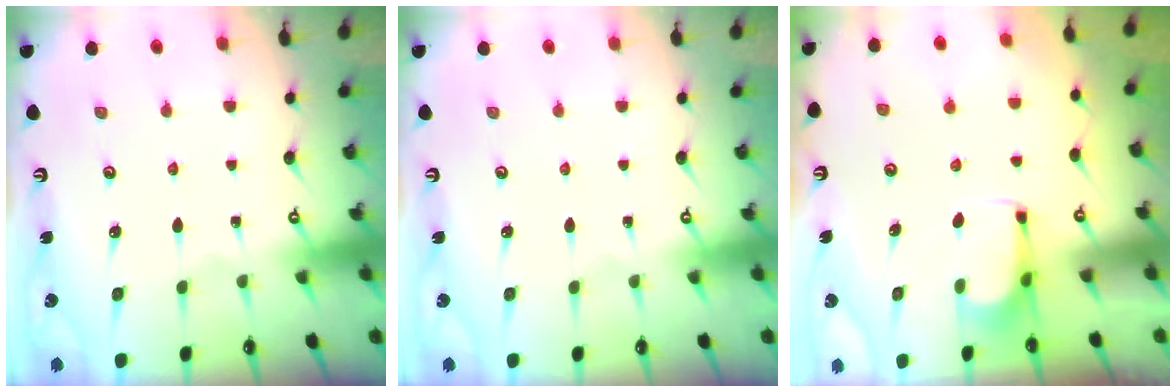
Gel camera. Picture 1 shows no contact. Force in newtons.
{"total": 0.0}
{"total": 1.6, "press": 1.6, "slide": 0.2}